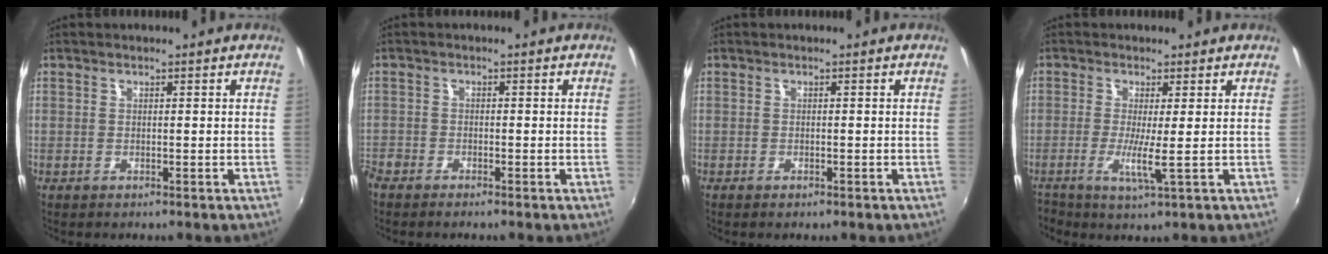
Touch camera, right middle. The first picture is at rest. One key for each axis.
{"total": 2.8, "fx": -2.5, "fy": 1.0, "fz": 0.8, "tx": -0.029, "ty": -0.012, "tz": -0.052}
{"total": 0.8, "fx": -0.7, "fy": 0.3, "fz": 0.4, "tx": -0.008, "ty": -0.004, "tz": -0.012}
{"total": 3.6, "fx": -0.6, "fy": -0.5, "fz": 3.5, "tx": -0.080, "ty": -0.010, "tz": -0.018}